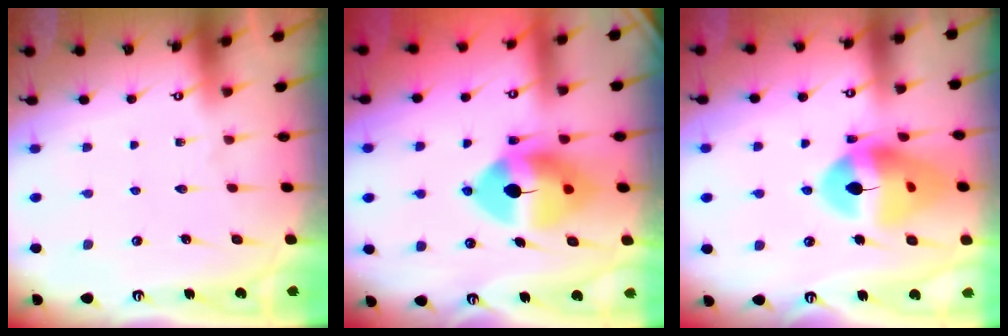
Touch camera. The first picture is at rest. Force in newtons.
{"total": 14.0, "press": 13.8, "slide": 2.3}
{"total": 17.0, "press": 16.8, "slide": 2.1}